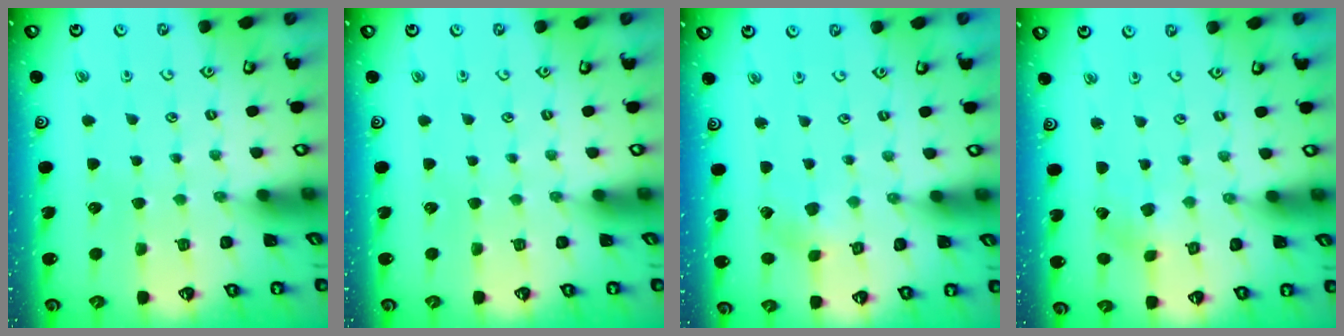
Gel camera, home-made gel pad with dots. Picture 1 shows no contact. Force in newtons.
{"total": 0.0}
{"total": 2.6, "press": 2.6, "slide": 0.3}
{"total": 1.5, "press": 1.5, "slide": 0.1}